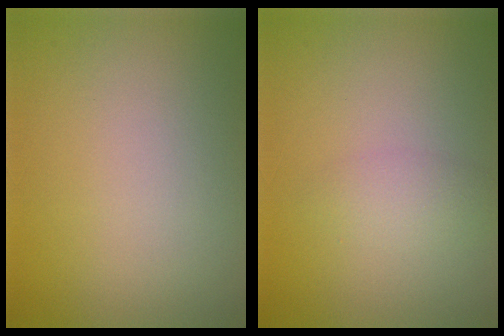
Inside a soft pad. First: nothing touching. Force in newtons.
{"total": 1.7, "press": 1.7, "slide": 0.1}